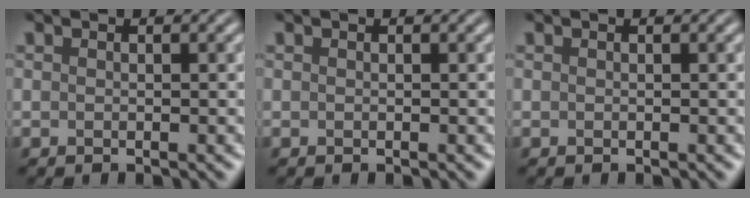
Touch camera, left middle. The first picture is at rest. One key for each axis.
{"total": 0.0}
{"total": 0.0}